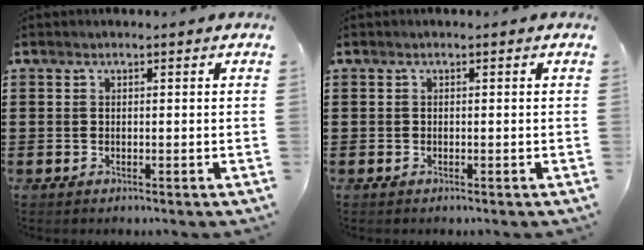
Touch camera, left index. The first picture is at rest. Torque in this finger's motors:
{"motor_torque": [0.00, 0.00, 0.00, -0.01]}